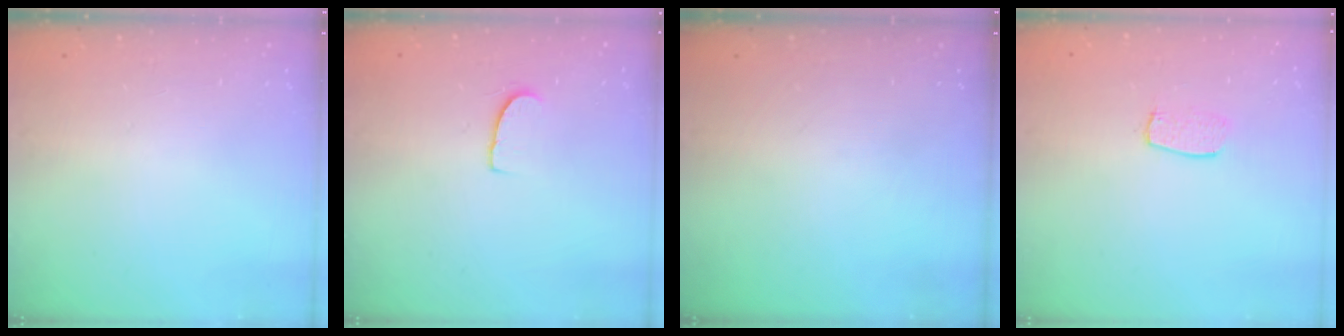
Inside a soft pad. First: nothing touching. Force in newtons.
{"total": 5.7, "press": 5.6, "slide": 0.5}
{"total": 0.0}
{"total": 5.9, "press": 5.9, "slide": 0.3}